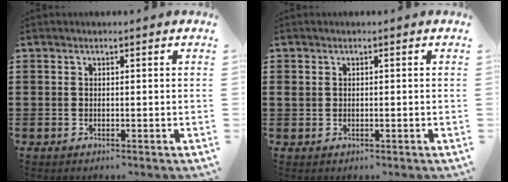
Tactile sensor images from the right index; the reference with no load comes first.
{"total": 0.7, "force": [0.1, 0.6, 0.3], "torque": [-0.008, 0.005, 0.001]}